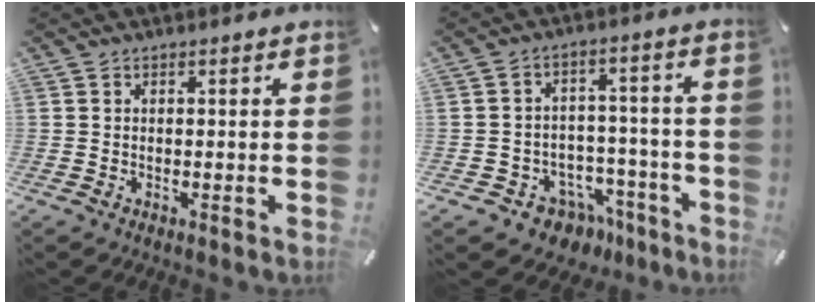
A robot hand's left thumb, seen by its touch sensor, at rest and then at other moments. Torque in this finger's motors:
{"motor_torque": [0.85, 1.10, 0.28, 0.32, 0.07]}